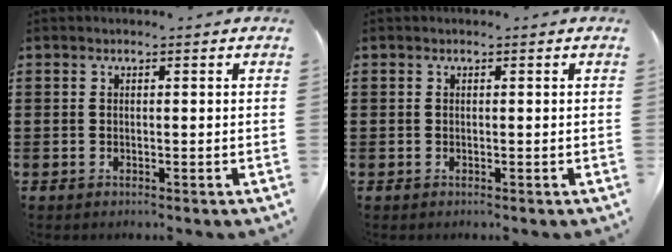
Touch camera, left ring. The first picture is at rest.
{"total": 0.0}